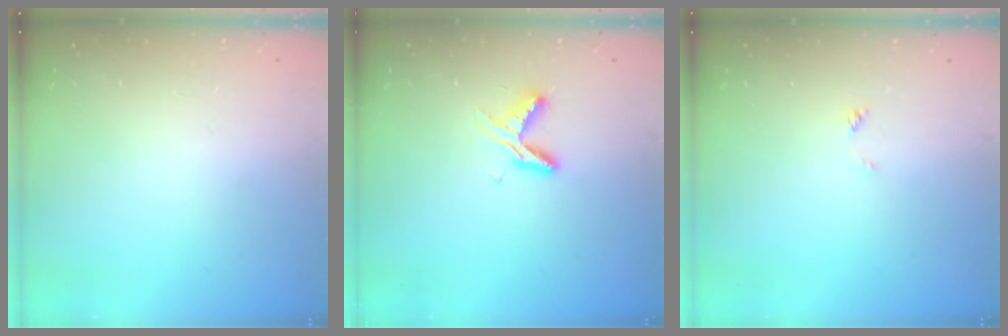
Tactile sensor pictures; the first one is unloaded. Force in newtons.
{"total": 5.3, "press": 5.3, "slide": 0.5}
{"total": 0.0}